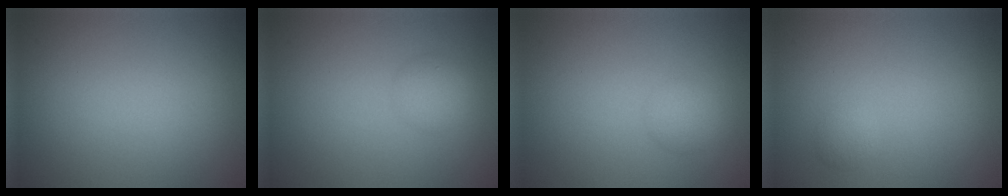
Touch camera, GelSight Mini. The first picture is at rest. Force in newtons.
{"total": 1.9, "press": 1.9, "slide": 0.0}
{"total": 1.6, "press": 1.6, "slide": 0.1}
{"total": 0.8, "press": 0.8, "slide": 0.1}